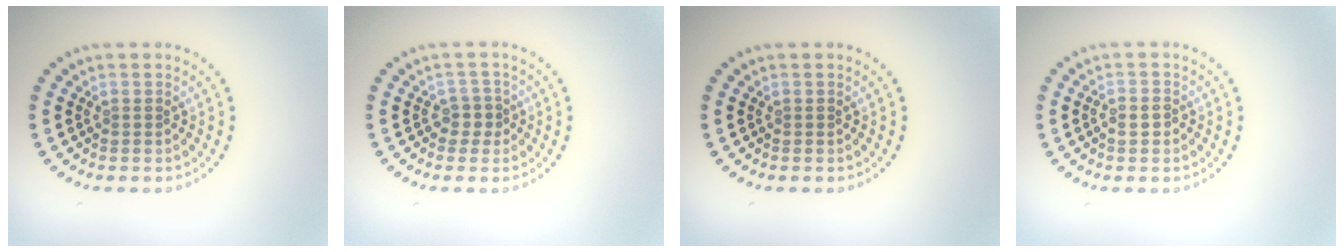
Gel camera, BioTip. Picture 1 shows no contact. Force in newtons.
{"total": 1.6, "press": 1.3, "slide": 0.9}
{"total": 0.0}
{"total": 1.6, "press": 1.4, "slide": 0.6}